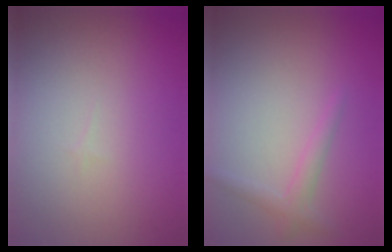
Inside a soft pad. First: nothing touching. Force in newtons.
{"total": 1.5, "press": 1.5, "slide": 0.1}